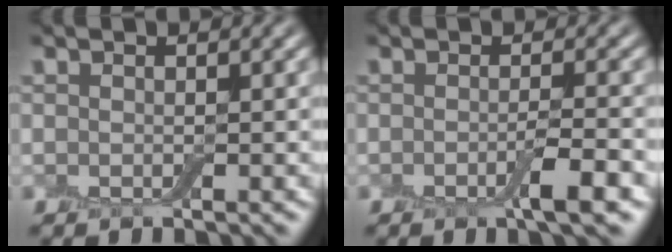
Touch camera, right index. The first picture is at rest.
{"total": 2.6, "force": [-1.2, 0.3, 2.3], "torque": [-0.038, -0.006, -0.020]}